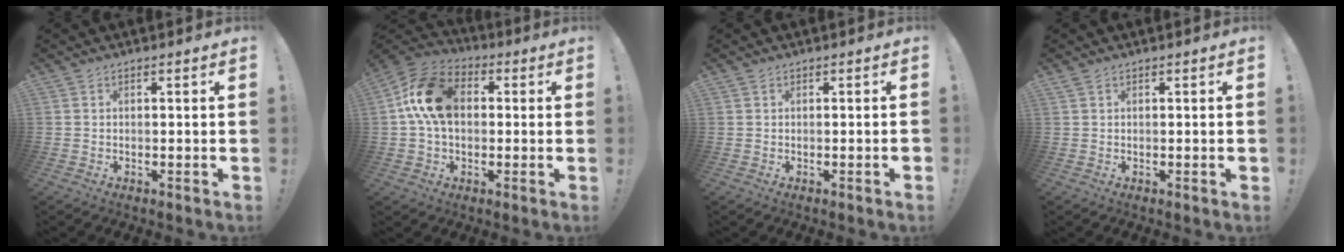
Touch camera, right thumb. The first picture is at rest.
{"total": 15.5, "force": [2.3, 10.8, 10.9], "torque": [-0.186, 0.014, 0.043]}
{"total": 1.1, "force": [-0.5, -0.2, 1.0], "torque": [-0.017, 0.001, -0.009]}
{"total": 1.1, "force": [0.0, -0.2, 1.1], "torque": [-0.020, -0.001, -0.001]}